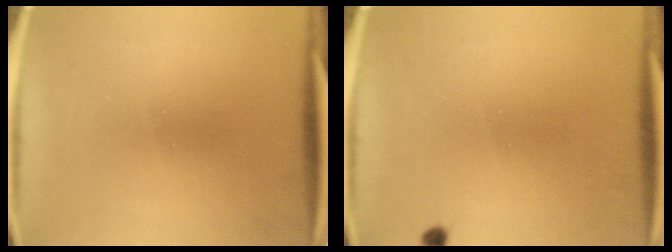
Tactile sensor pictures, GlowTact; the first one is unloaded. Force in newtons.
{"total": 0.8}